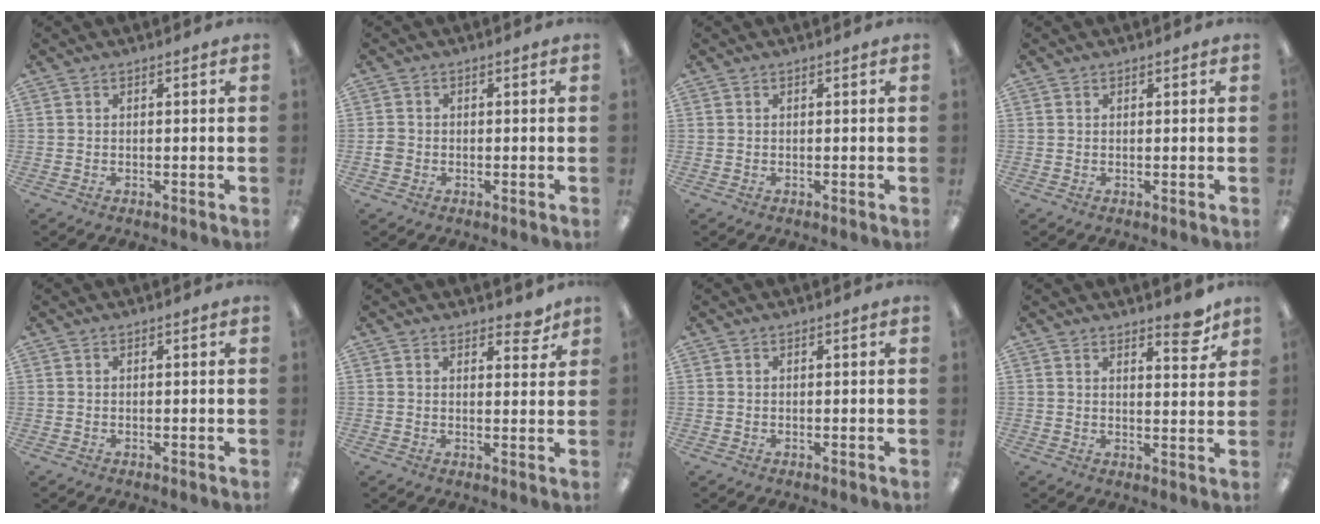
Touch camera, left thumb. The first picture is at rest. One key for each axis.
{"total": 2.0, "fx": -0.7, "fy": 1.8, "fz": 0.7, "tx": -0.010, "ty": 0.005, "tz": -0.014}
{"total": 0.0}
{"total": 0.5, "fx": 0.4, "fy": 0.3, "fz": 0.0, "tx": 0.000, "ty": 0.002, "tz": 0.007}
{"total": 0.0}
{"total": 4.2, "fx": 3.5, "fy": 1.8, "fz": 1.6, "tx": -0.005, "ty": -0.020, "tz": 0.058}
{"total": 0.0}
{"total": 6.0, "fx": 4.8, "fy": 1.9, "fz": 2.9, "tx": -0.021, "ty": -0.034, "tz": 0.077}